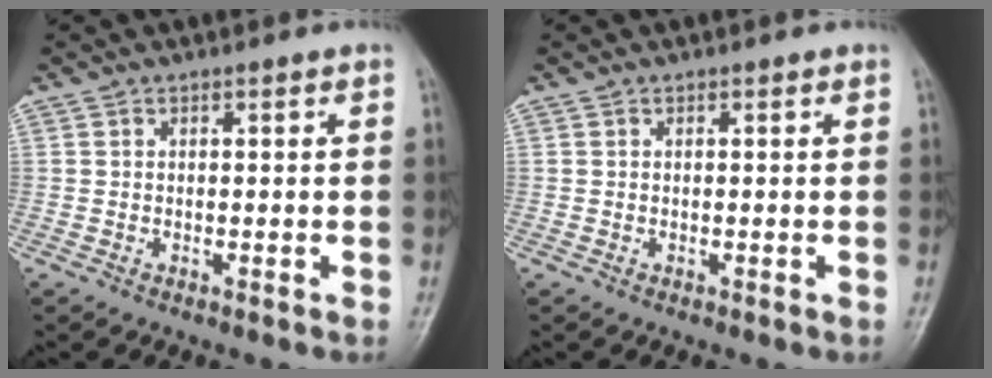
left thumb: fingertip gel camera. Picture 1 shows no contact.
{"total": 0.0}